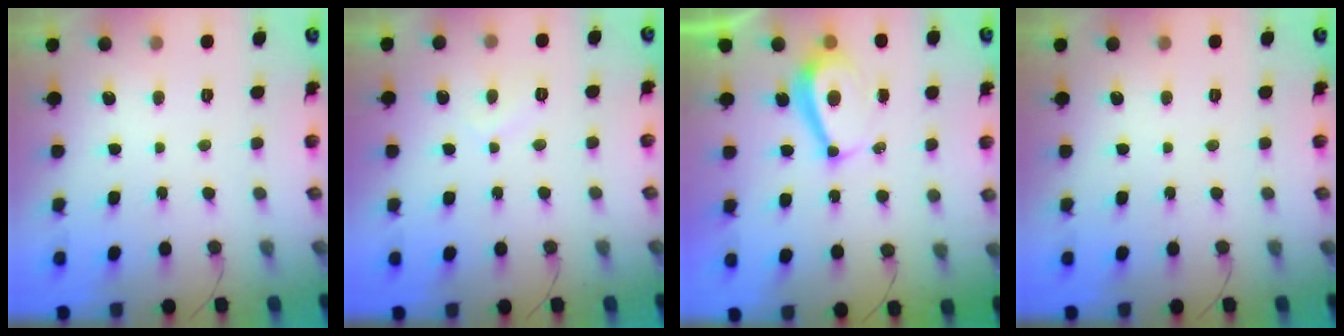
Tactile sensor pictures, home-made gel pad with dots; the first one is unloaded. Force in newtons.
{"total": 2.1, "press": 2.1, "slide": 0.3}
{"total": 7.7, "press": 7.7, "slide": 0.2}
{"total": 0.0}